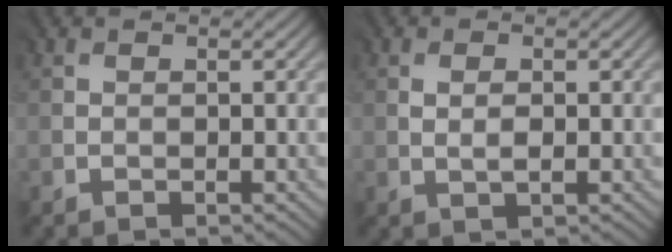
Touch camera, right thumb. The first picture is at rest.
{"total": 1.0, "force": [0.2, 0.4, 0.9], "torque": [-0.018, -0.002, 0.005]}